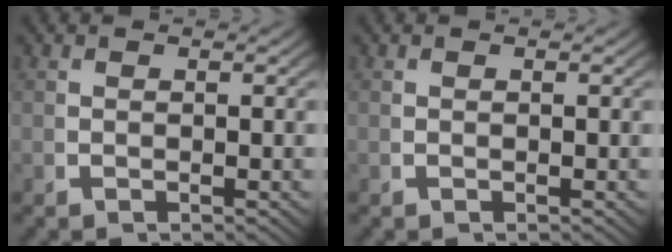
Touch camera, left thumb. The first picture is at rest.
{"total": 0.0}